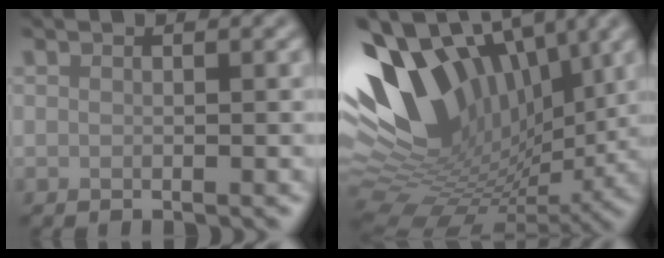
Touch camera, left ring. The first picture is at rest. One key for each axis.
{"total": 15.2, "fx": 3.9, "fy": 9.1, "fz": 11.5, "tx": -0.237, "ty": 0.018, "tz": 0.066}